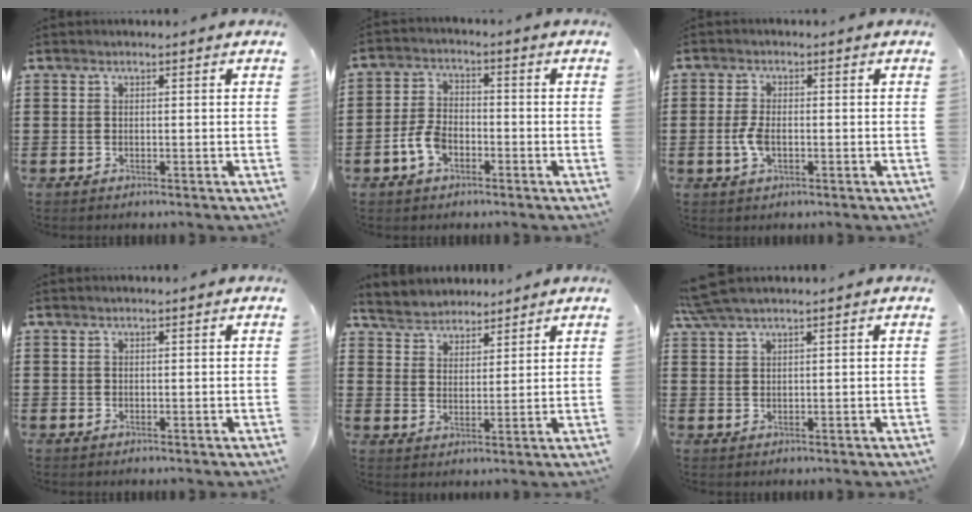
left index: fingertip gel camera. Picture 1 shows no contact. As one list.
[{"total": 5.0, "force": [-2.3, 2.8, 3.4], "torque": [-0.086, 0.000, -0.050]}, {"total": 3.7, "force": [-0.7, 1.8, 3.2], "torque": [-0.087, -0.008, -0.021]}, {"total": 0.0}, {"total": 4.3, "force": [4.1, 1.4, -0.1], "torque": [-0.020, -0.010, 0.075]}, {"total": 3.1, "force": [2.4, 0.2, 2.0], "torque": [-0.047, 0.002, 0.045]}]